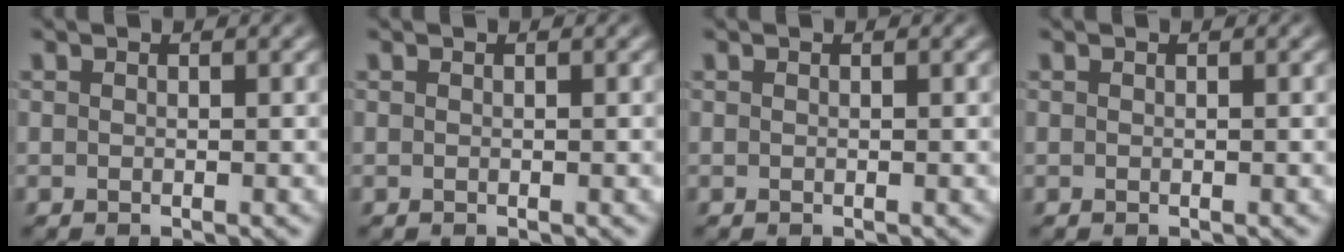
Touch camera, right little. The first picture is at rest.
{"total": 0.0}
{"total": 0.0}
{"total": 0.0}